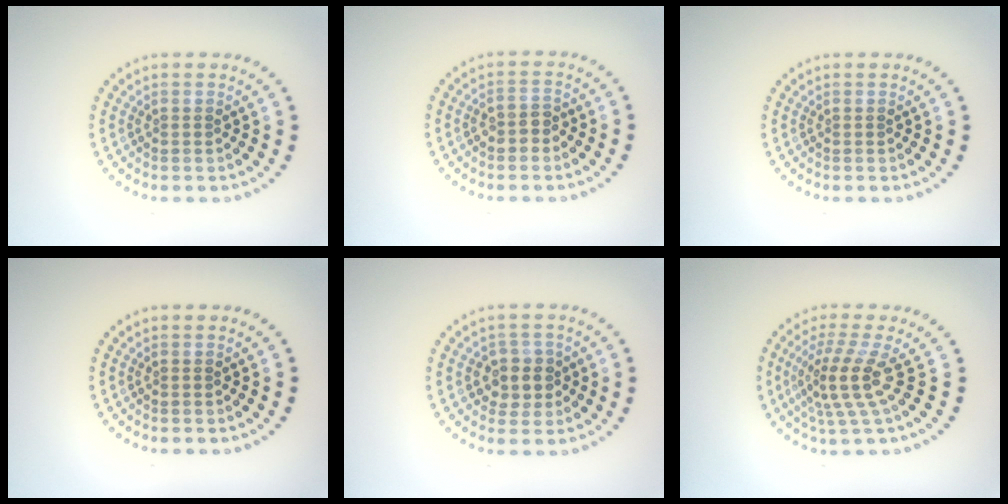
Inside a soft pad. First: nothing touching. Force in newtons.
{"total": 1.6, "press": 1.5, "slide": 0.5}
{"total": 0.0}
{"total": 0.0}
{"total": 2.7, "press": 2.5, "slide": 0.9}
{"total": 3.8, "press": 2.7, "slide": 2.8}